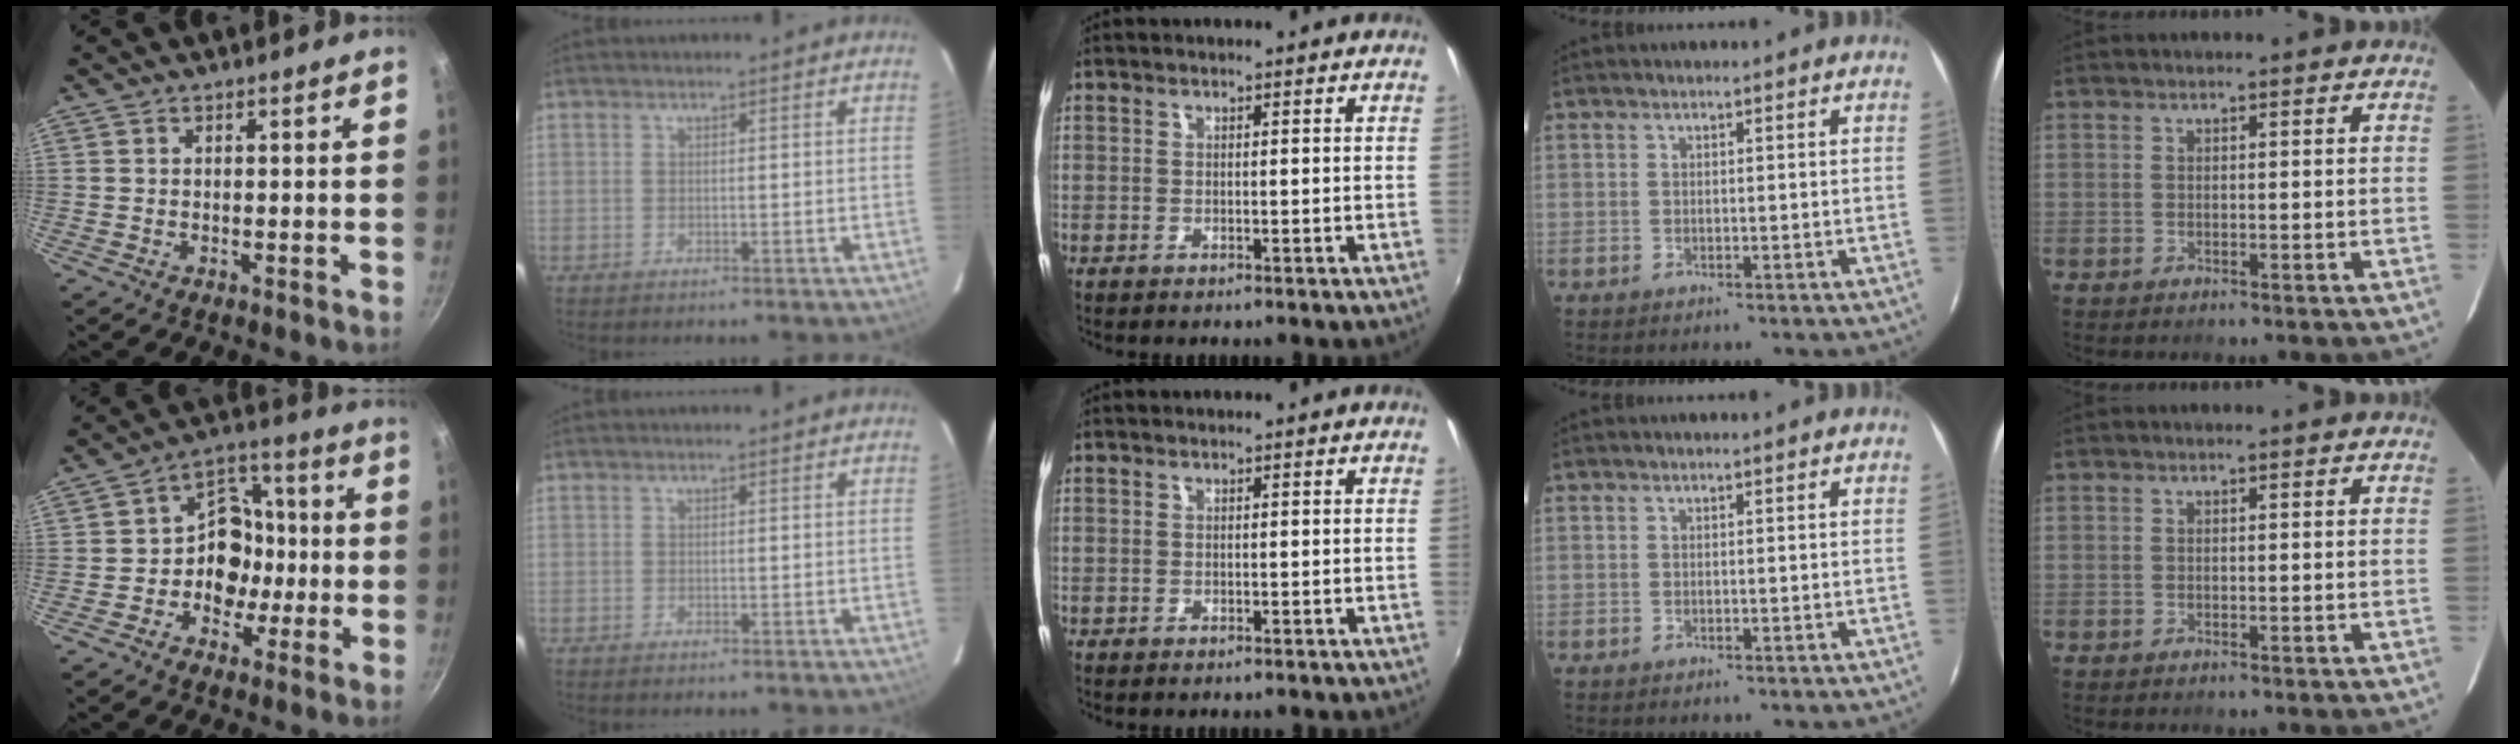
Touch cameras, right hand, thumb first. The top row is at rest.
{"thumb": {"total": 11.5, "force": [-1.3, 9.4, 6.4], "torque": [-0.036, 0.033, -0.034]}}